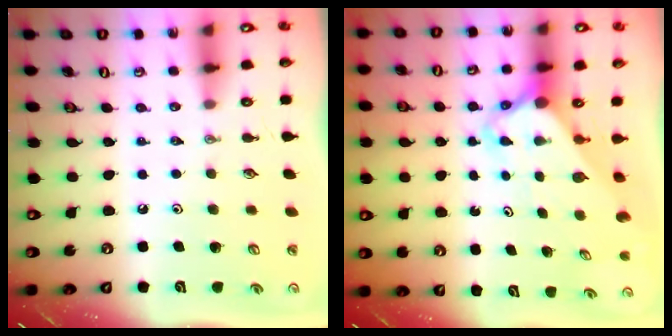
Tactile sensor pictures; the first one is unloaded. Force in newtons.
{"total": 3.2, "press": 3.1, "slide": 0.2}